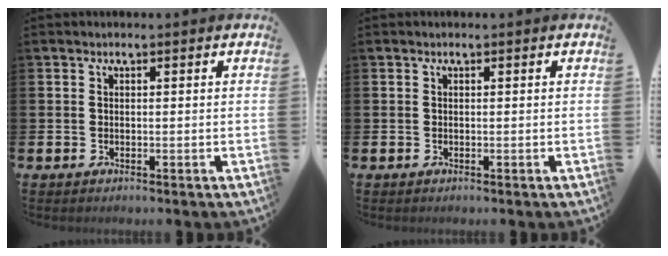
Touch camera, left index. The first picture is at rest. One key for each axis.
{"total": 0.0}